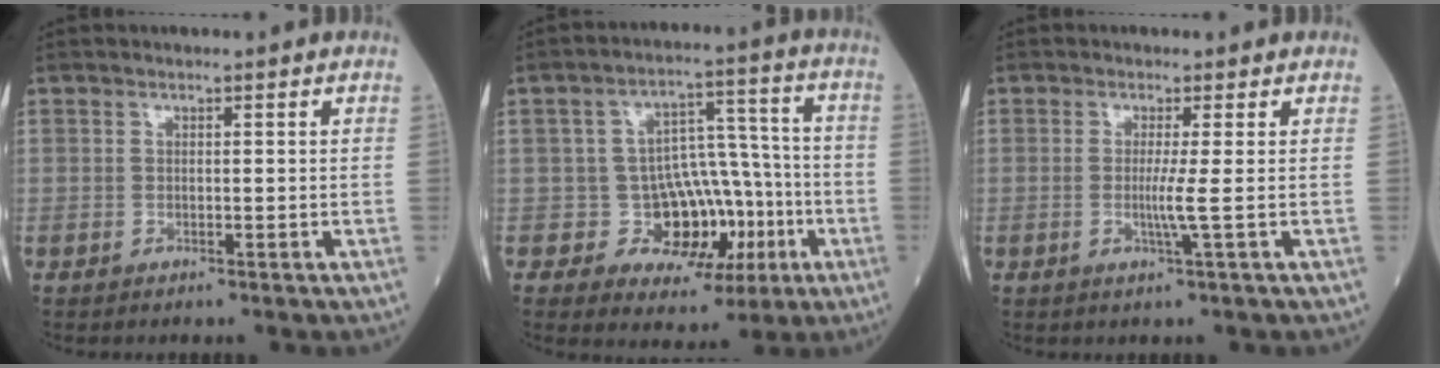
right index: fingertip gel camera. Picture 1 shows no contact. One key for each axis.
{"total": 10.0, "fx": -2.9, "fy": 8.1, "fz": 5.1, "tx": -0.050, "ty": 0.036, "tz": -0.029}
{"total": 2.5, "fx": -0.3, "fy": -1.0, "fz": 2.3, "tx": -0.045, "ty": -0.006, "tz": -0.008}